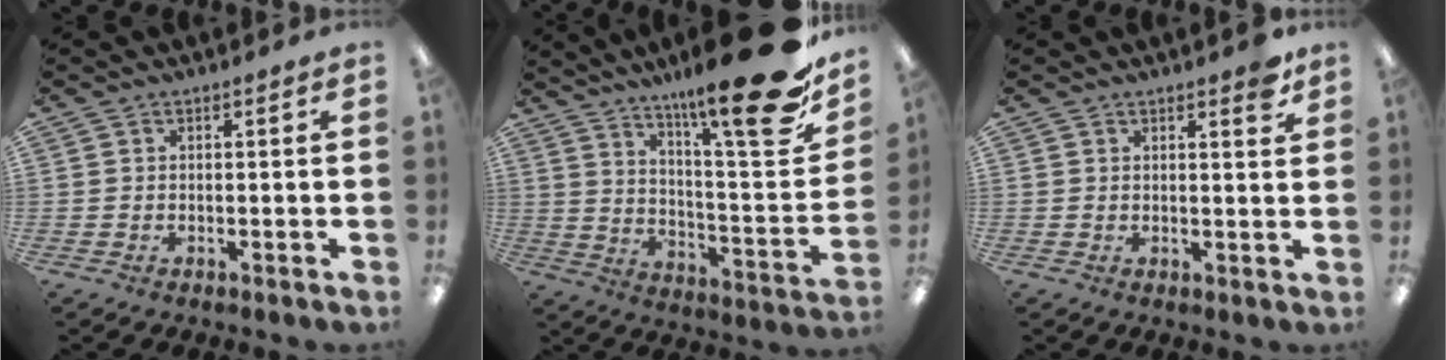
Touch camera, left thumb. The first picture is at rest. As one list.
[{"total": 23.7, "force": [16.2, 4.0, 16.8], "torque": [-0.237, -0.124, 0.254]}, {"total": 2.7, "force": [2.2, 0.6, 1.5], "torque": [-0.011, -0.011, 0.034]}]